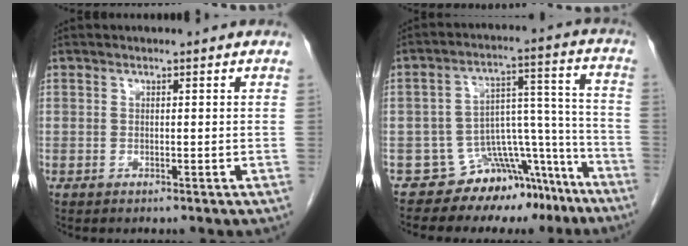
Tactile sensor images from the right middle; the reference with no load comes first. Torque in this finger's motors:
{"motor_torque": [-0.46, -0.72, -0.13, -0.05]}